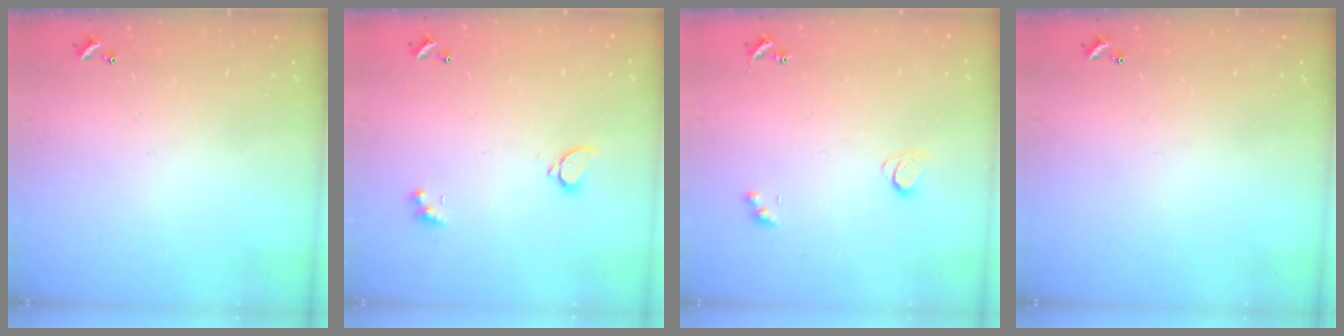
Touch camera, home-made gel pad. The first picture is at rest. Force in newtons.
{"total": 1.6, "press": 1.6, "slide": 0.5}
{"total": 2.1, "press": 2.1, "slide": 0.4}
{"total": 0.0}